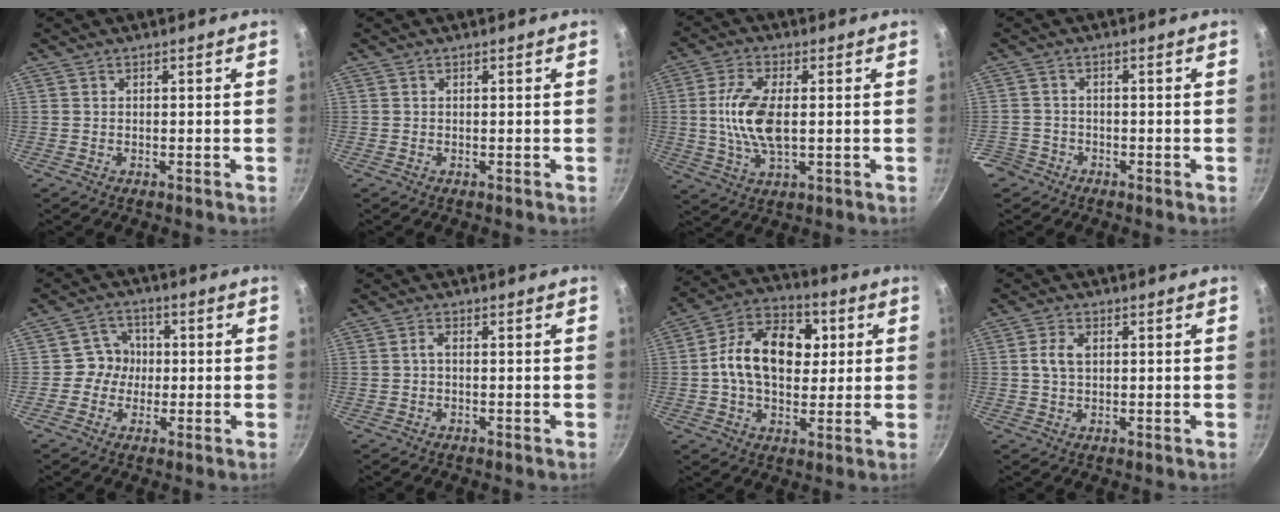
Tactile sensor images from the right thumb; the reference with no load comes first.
{"total": 0.0}
{"total": 11.0, "force": [0.3, 5.0, 9.8], "torque": [-0.206, -0.003, 0.008]}
{"total": 3.3, "force": [-2.4, 2.2, 0.2], "torque": [0.009, 0.011, -0.050]}
{"total": 5.6, "force": [-0.4, 5.3, 1.9], "torque": [0.007, 0.015, -0.018]}
{"total": 1.2, "force": [-0.1, 0.6, 1.0], "torque": [-0.017, 0.002, -0.004]}
{"total": 16.4, "force": [2.0, 11.1, 12.0], "torque": [-0.171, 0.019, 0.023]}
{"total": 3.8, "force": [0.6, 2.4, 2.9], "torque": [-0.061, 0.004, 0.011]}